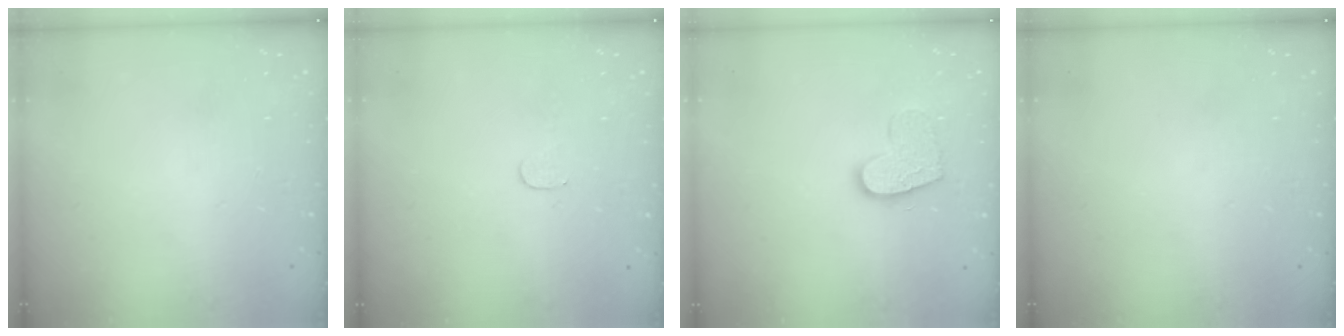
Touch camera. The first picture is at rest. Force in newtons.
{"total": 2.8, "press": 2.8, "slide": 0.2}
{"total": 11.7, "press": 11.7, "slide": 0.8}
{"total": 0.0}